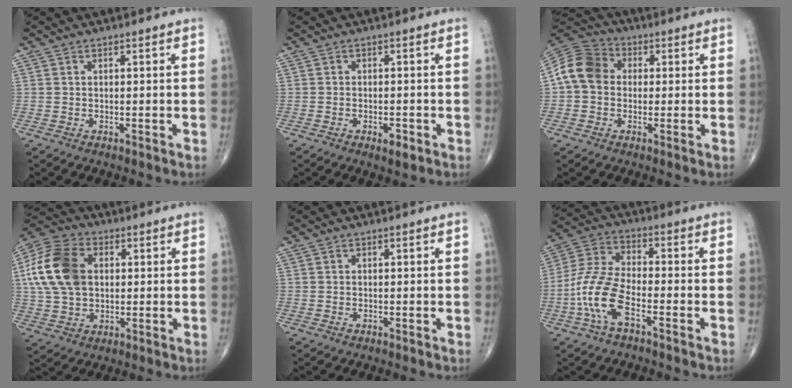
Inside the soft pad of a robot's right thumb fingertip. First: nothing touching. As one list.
[{"total": 2.7, "force": [-1.2, 1.2, 2.1], "torque": [-0.028, 0.001, -0.016]}, {"total": 10.1, "force": [0.6, 8.3, 5.8], "torque": [-0.097, 0.029, -0.005]}, {"total": 16.1, "force": [2.7, 11.0, 11.5], "torque": [-0.218, 0.013, 0.045]}, {"total": 0.0}, {"total": 11.0, "force": [-4.5, 4.5, 9.0], "torque": [-0.205, 0.030, -0.094]}]